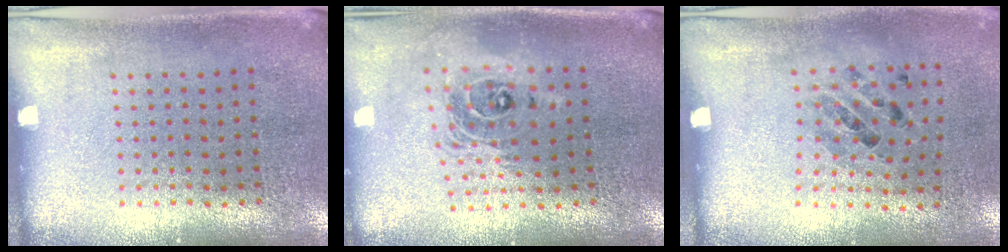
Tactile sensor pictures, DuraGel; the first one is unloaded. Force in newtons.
{"total": 2.0, "press": 1.5, "slide": 1.3}
{"total": 0.9, "press": 0.8, "slide": 0.5}